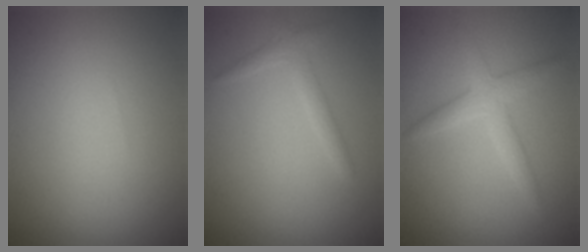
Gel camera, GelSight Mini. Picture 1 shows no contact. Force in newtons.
{"total": 1.5, "press": 1.5, "slide": 0.0}
{"total": 2.6, "press": 2.6, "slide": 0.2}